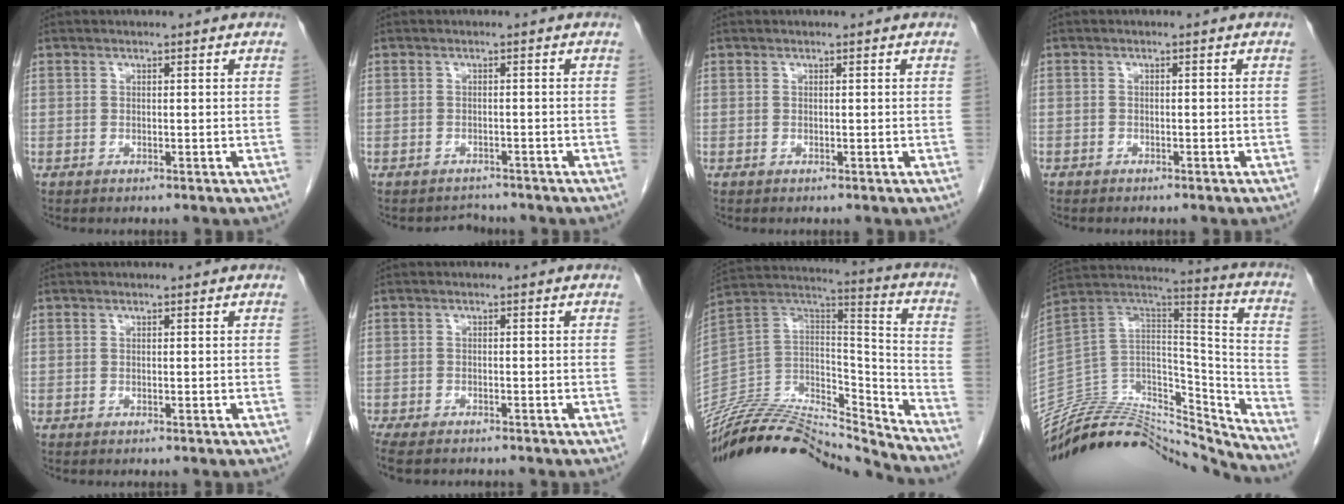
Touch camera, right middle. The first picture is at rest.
{"total": 2.1, "force": [-1.9, 0.8, -0.4], "torque": [0.001, -0.003, -0.029]}
{"total": 0.0}
{"total": 0.9, "force": [-0.7, 0.6, 0.1], "torque": [-0.006, 0.003, -0.012]}
{"total": 0.0}
{"total": 7.2, "force": [-6.0, 2.3, 3.4], "torque": [-0.059, -0.012, -0.091]}
{"total": 27.7, "force": [-25.7, 4.1, 9.5], "torque": [-0.191, -0.001, -0.427]}
{"total": 27.7, "force": [-26.5, 5.4, 6.1], "torque": [-0.106, 0.028, -0.417]}